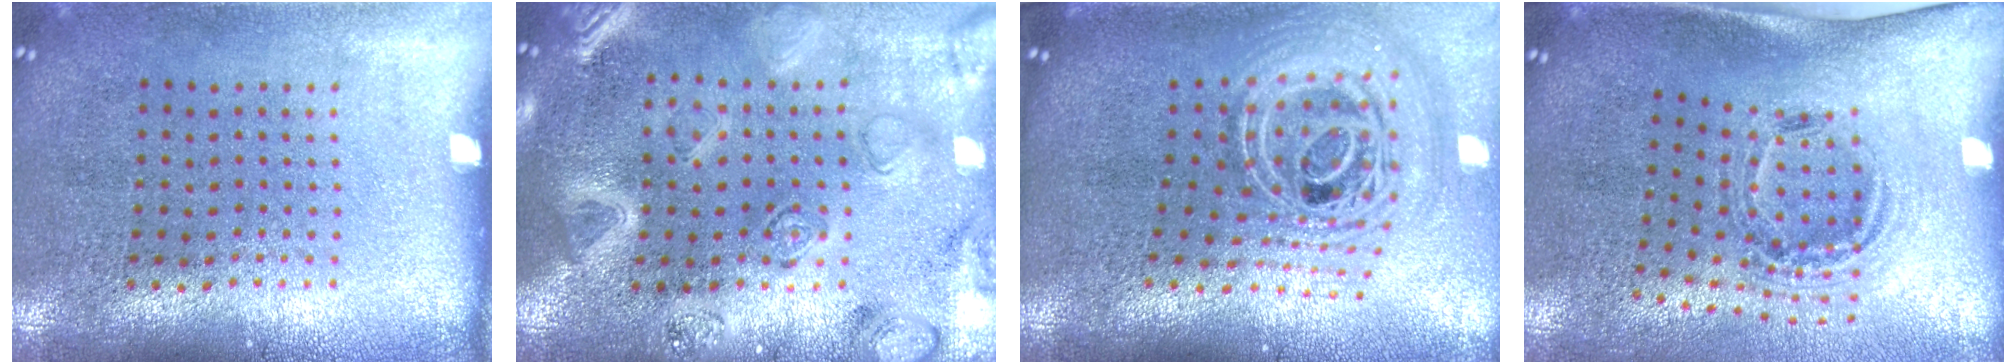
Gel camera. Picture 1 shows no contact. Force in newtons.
{"total": 3.1, "press": 3.0, "slide": 0.8}
{"total": 2.9, "press": 2.0, "slide": 2.1}
{"total": 1.2, "press": 1.0, "slide": 0.7}